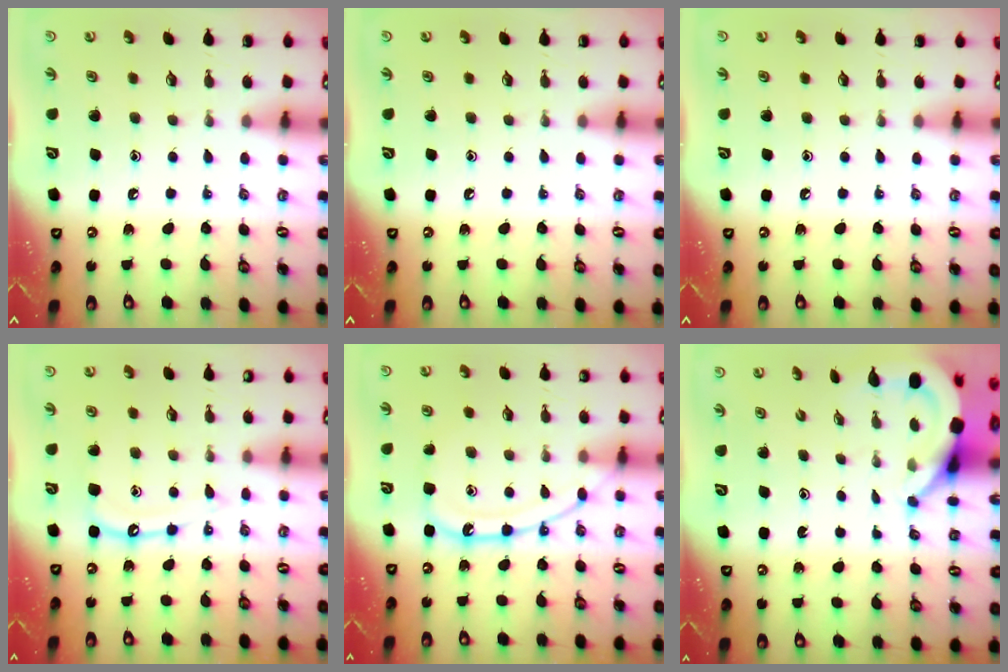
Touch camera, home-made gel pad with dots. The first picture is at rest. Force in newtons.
{"total": 0.0}
{"total": 0.0}
{"total": 10.0, "press": 9.9, "slide": 0.9}
{"total": 12.5, "press": 12.5, "slide": 1.2}
{"total": 5.5, "press": 5.4, "slide": 0.7}